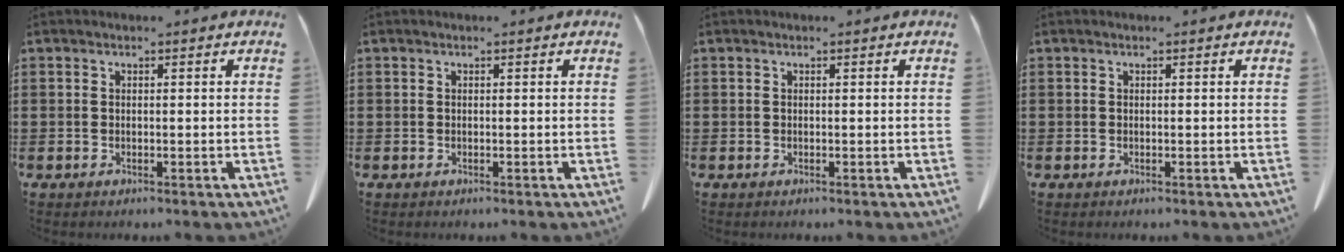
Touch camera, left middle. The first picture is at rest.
{"total": 0.0}
{"total": 0.0}
{"total": 0.0}